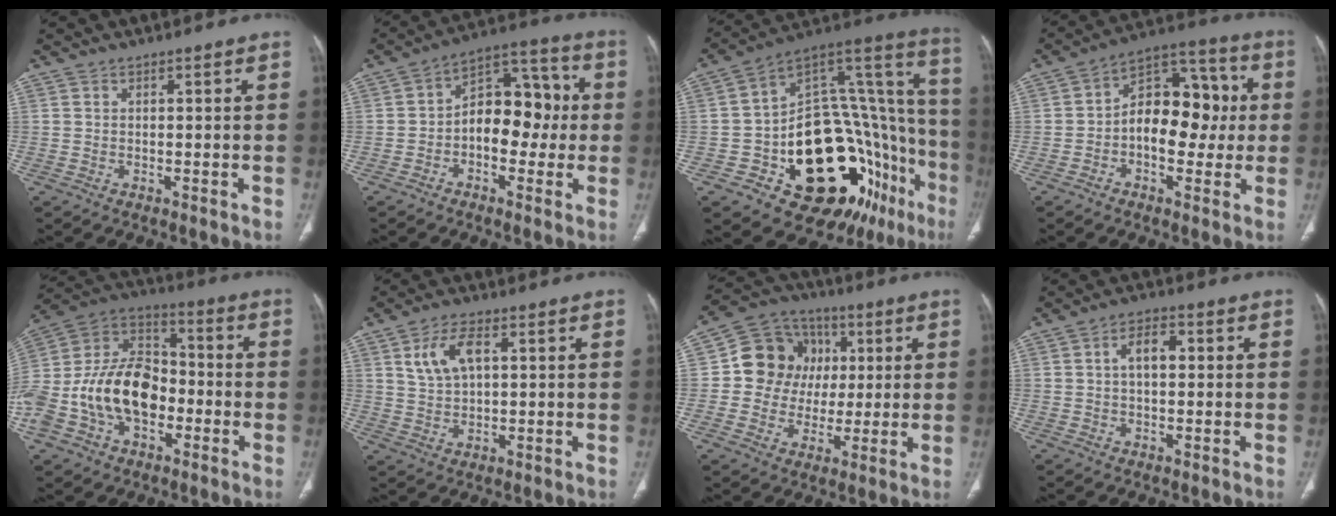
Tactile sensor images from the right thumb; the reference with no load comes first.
{"total": 12.6, "force": [-0.8, 8.1, 9.6], "torque": [-0.097, 0.042, -0.025]}
{"total": 32.3, "force": [-14.1, 15.6, 24.5], "torque": [-0.218, 0.119, -0.200]}
{"total": 14.5, "force": [-0.4, 9.3, 11.2], "torque": [-0.123, 0.039, -0.013]}
{"total": 22.6, "force": [-5.1, 15.5, 15.7], "torque": [-0.306, 0.057, -0.087]}
{"total": 7.1, "force": [2.4, 3.9, 5.5], "torque": [-0.106, 0.000, 0.051]}
{"total": 13.6, "force": [1.9, 12.3, 5.6], "torque": [-0.053, 0.015, 0.028]}
{"total": 5.0, "force": [0.6, 2.7, 4.2], "torque": [-0.070, 0.014, 0.006]}